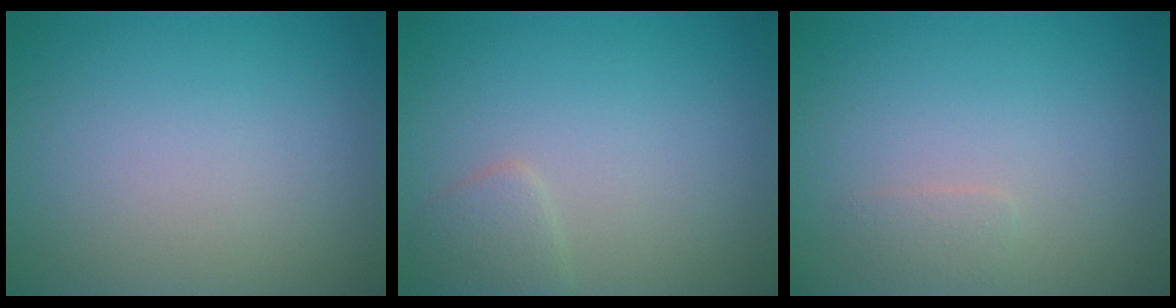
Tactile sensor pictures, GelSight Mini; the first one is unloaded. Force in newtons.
{"total": 1.5, "press": 1.5, "slide": 0.0}
{"total": 0.8, "press": 0.8, "slide": 0.0}